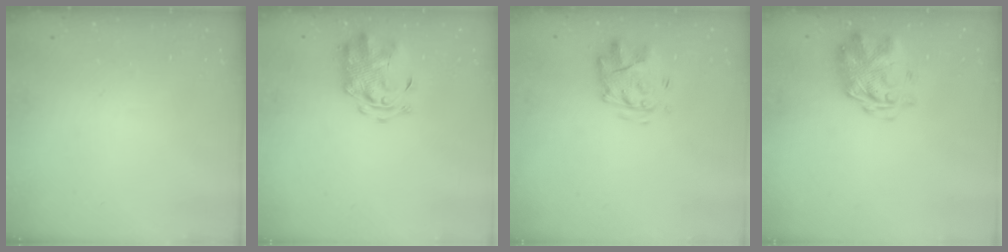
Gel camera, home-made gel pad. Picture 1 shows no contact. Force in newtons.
{"total": 3.7, "press": 3.7, "slide": 0.7}
{"total": 3.8, "press": 3.5, "slide": 1.6}
{"total": 3.4, "press": 3.0, "slide": 1.6}